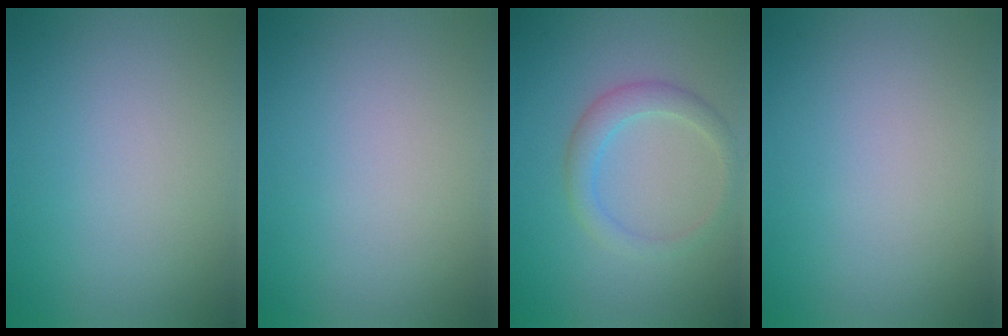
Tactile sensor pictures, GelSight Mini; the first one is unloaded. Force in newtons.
{"total": 0.0}
{"total": 2.5, "press": 2.5, "slide": 0.2}
{"total": 0.0}